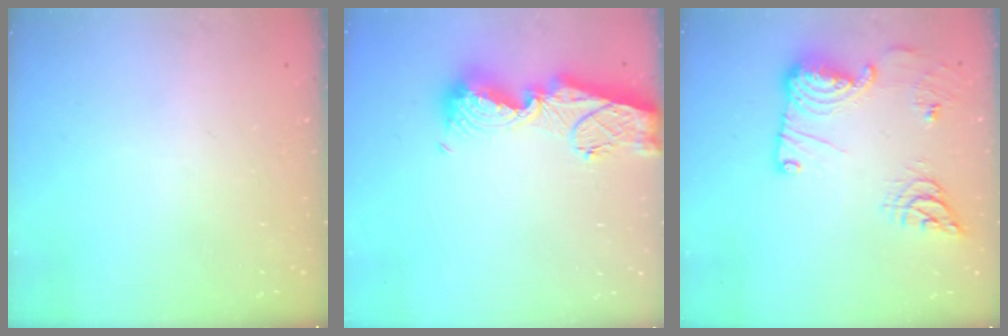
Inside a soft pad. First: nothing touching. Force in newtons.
{"total": 13.4, "press": 13.3, "slide": 1.6}
{"total": 20.2, "press": 18.8, "slide": 7.4}